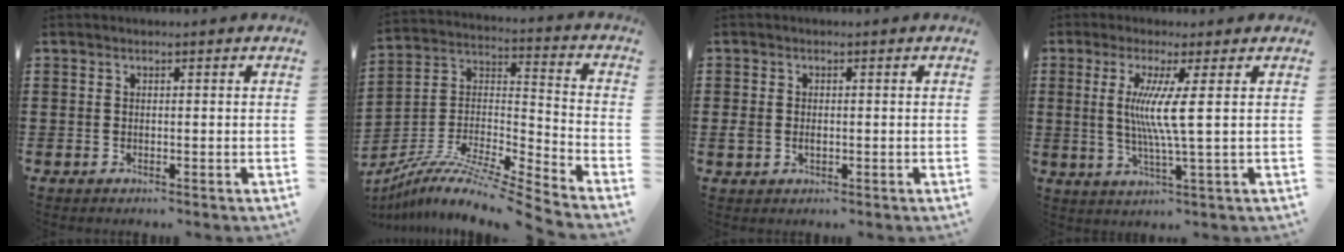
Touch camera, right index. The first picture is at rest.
{"total": 9.5, "force": [-8.0, 0.4, 5.1], "torque": [-0.098, -0.005, -0.164]}
{"total": 1.7, "force": [-0.4, 1.1, 1.2], "torque": [-0.031, 0.001, -0.010]}
{"total": 6.8, "force": [1.1, -0.9, 6.7], "torque": [-0.136, -0.014, 0.011]}